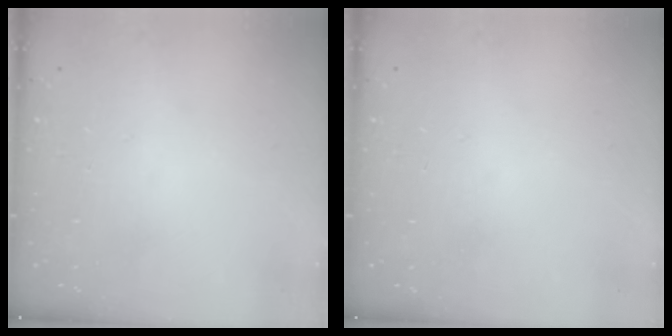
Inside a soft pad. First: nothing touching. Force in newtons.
{"total": 0.0}